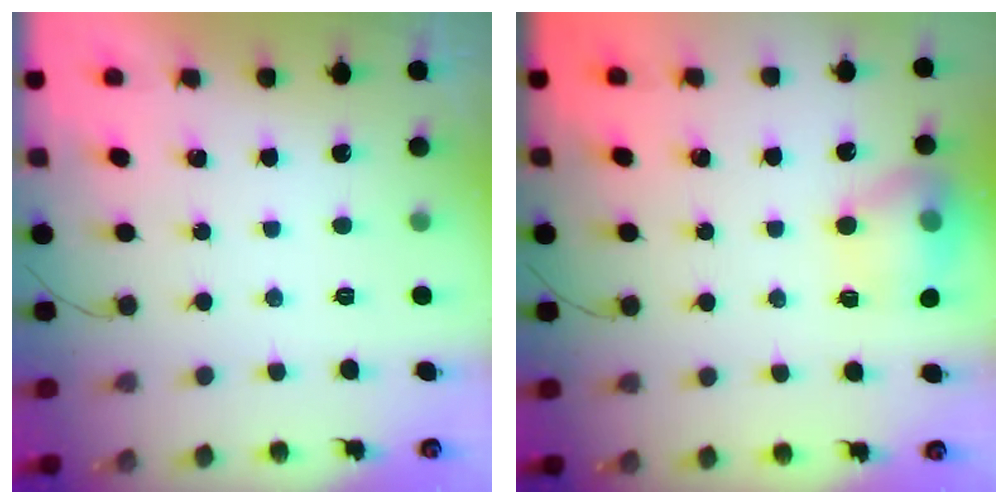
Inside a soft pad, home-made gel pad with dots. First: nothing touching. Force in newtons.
{"total": 14.2, "press": 14.2, "slide": 1.2}